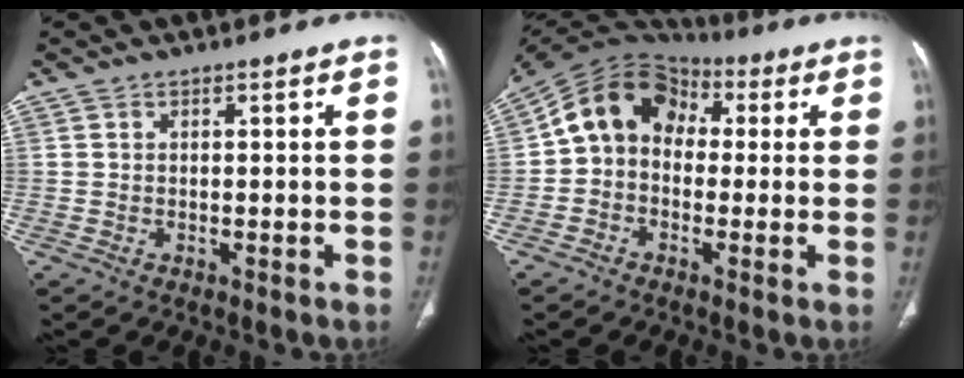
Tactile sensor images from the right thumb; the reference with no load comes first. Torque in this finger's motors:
{"motor_torque": [1.13, 2.36, 1.32, -0.39, 0.11]}